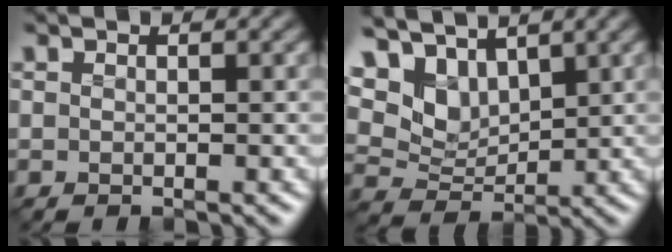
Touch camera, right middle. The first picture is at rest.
{"total": 7.1, "force": [3.9, 4.6, 3.9], "torque": [-0.104, 0.015, 0.064]}